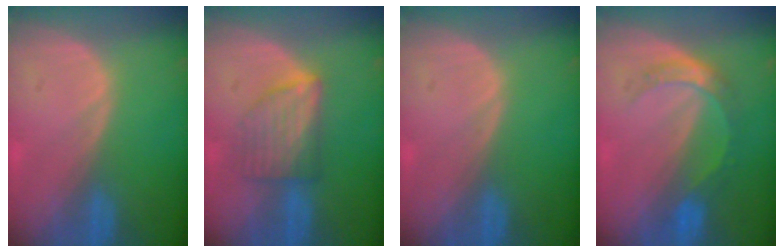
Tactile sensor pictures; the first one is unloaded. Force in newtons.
{"total": 6.1, "press": 5.9, "slide": 1.3}
{"total": 0.0}
{"total": 5.3, "press": 4.8, "slide": 2.2}